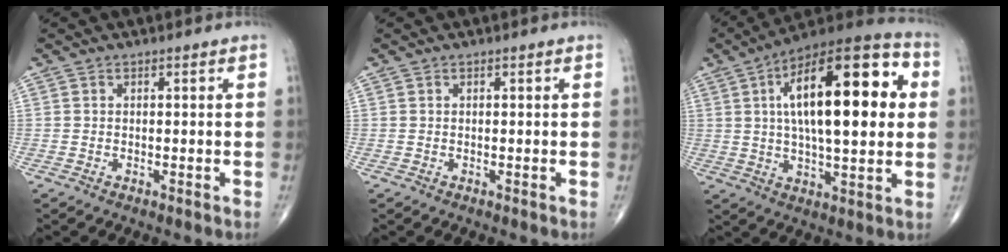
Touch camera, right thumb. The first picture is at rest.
{"total": 0.0}
{"total": 25.0, "force": [4.9, 9.3, 22.7], "torque": [-0.345, 0.015, 0.065]}